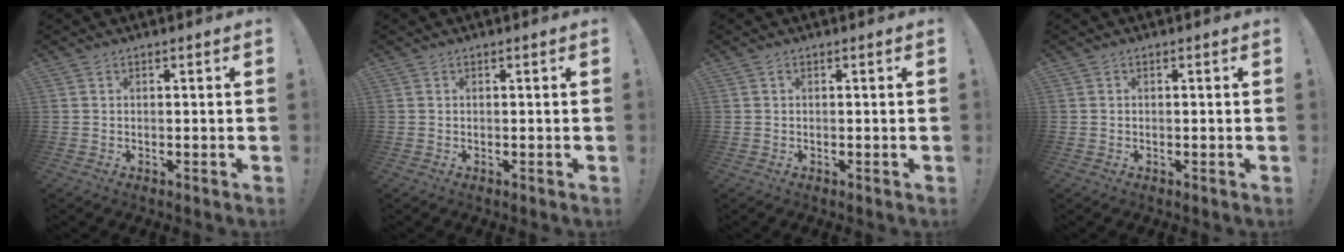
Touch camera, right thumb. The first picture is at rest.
{"total": 0.0}
{"total": 0.0}
{"total": 0.0}